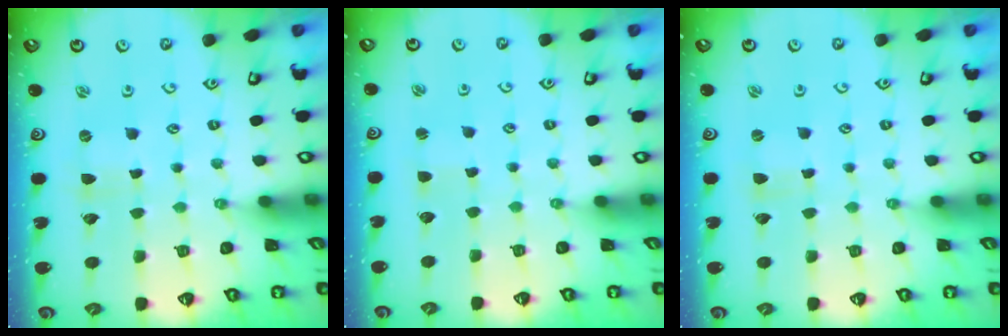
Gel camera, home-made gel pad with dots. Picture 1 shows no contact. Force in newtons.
{"total": 1.8, "press": 1.8, "slide": 0.3}
{"total": 0.0}